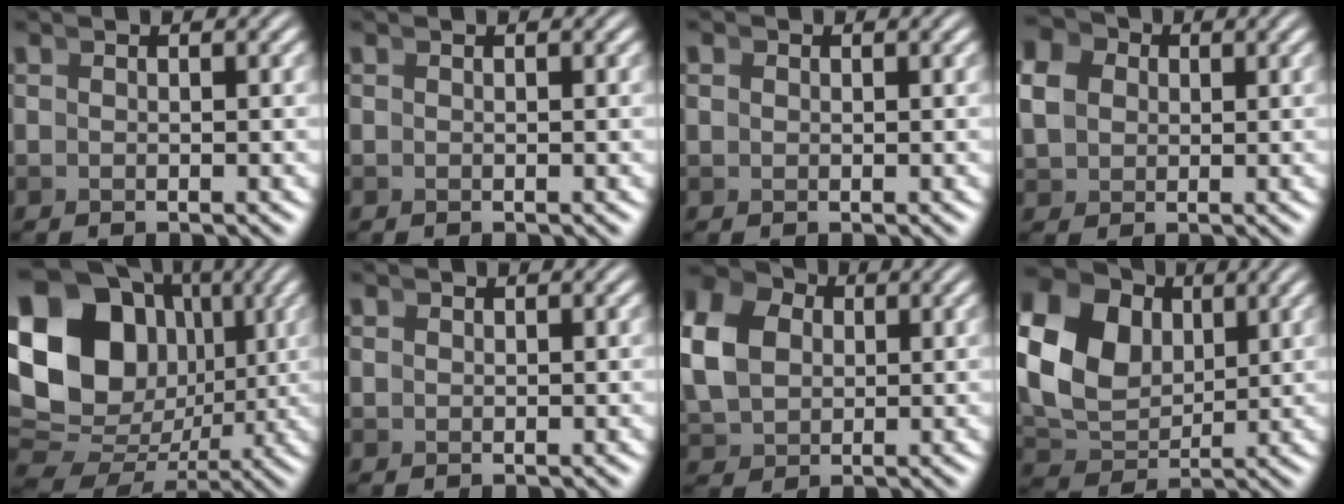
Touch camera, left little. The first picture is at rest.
{"total": 0.0}
{"total": 0.7, "force": [0.3, 0.7, 0.2], "torque": [-0.005, -0.007, 0.010]}
{"total": 5.5, "force": [2.0, 4.4, 2.6], "torque": [-0.057, 0.002, 0.035]}
{"total": 19.0, "force": [1.0, 15.4, 11.0], "torque": [-0.239, -0.048, 0.031]}
{"total": 0.0}
{"total": 9.5, "force": [2.8, 7.6, 4.9], "torque": [-0.103, 0.015, 0.038]}
{"total": 15.1, "force": [4.0, 12.4, 7.6], "torque": [-0.156, 0.007, 0.050]}